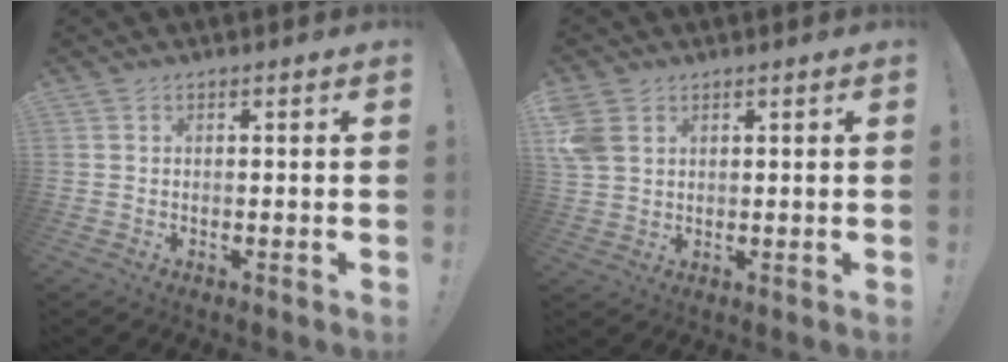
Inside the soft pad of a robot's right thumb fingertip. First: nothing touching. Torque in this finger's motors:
{"motor_torque": [0.62, 1.42, 0.78, 0.18, 0.07]}